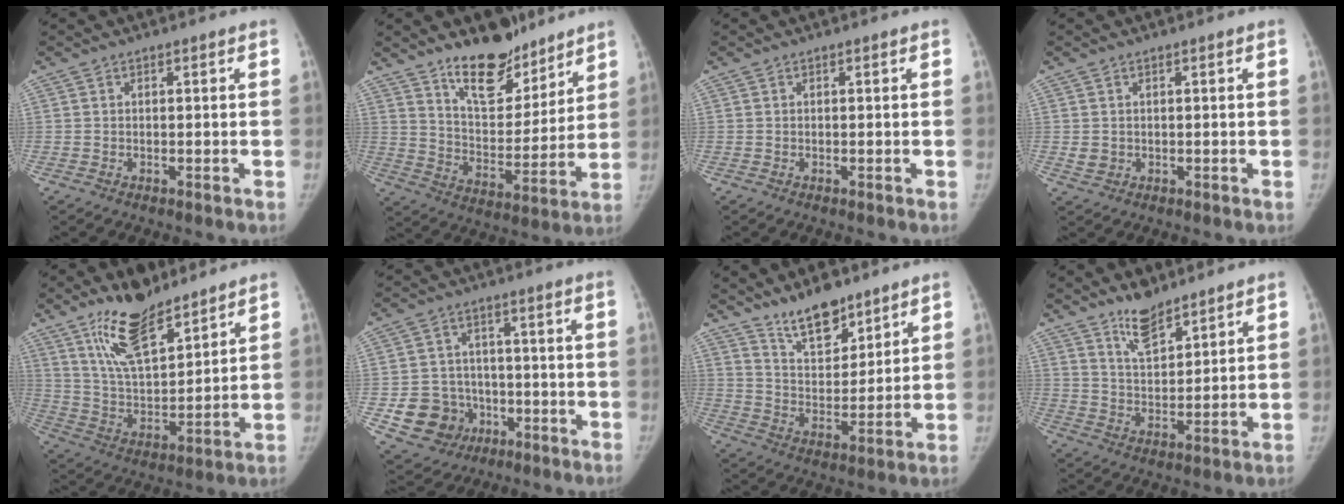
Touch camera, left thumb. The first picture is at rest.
{"total": 15.2, "force": [11.6, 6.7, 7.2], "torque": [-0.067, -0.089, 0.197]}
{"total": 0.0}
{"total": 1.8, "force": [0.3, 1.6, 0.8], "torque": [-0.011, -0.004, 0.013]}
{"total": 14.9, "force": [10.5, 5.5, 9.1], "torque": [-0.134, -0.065, 0.200]}
{"total": 10.4, "force": [-3.3, 9.4, 2.9], "torque": [-0.034, 0.023, -0.042]}
{"total": 10.7, "force": [8.4, 4.2, 5.0], "torque": [-0.056, -0.067, 0.157]}
{"total": 7.5, "force": [6.0, 2.7, 3.6], "torque": [-0.042, -0.051, 0.111]}